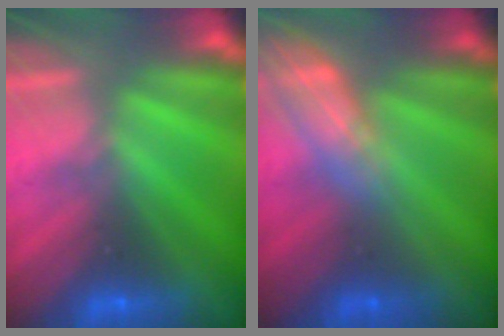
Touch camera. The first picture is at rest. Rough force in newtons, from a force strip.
{"total": 2.5}